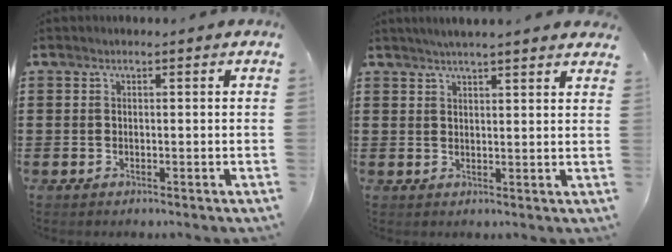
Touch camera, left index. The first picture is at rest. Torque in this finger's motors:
{"motor_torque": [2.14, 0.00, 0.16, -0.09]}